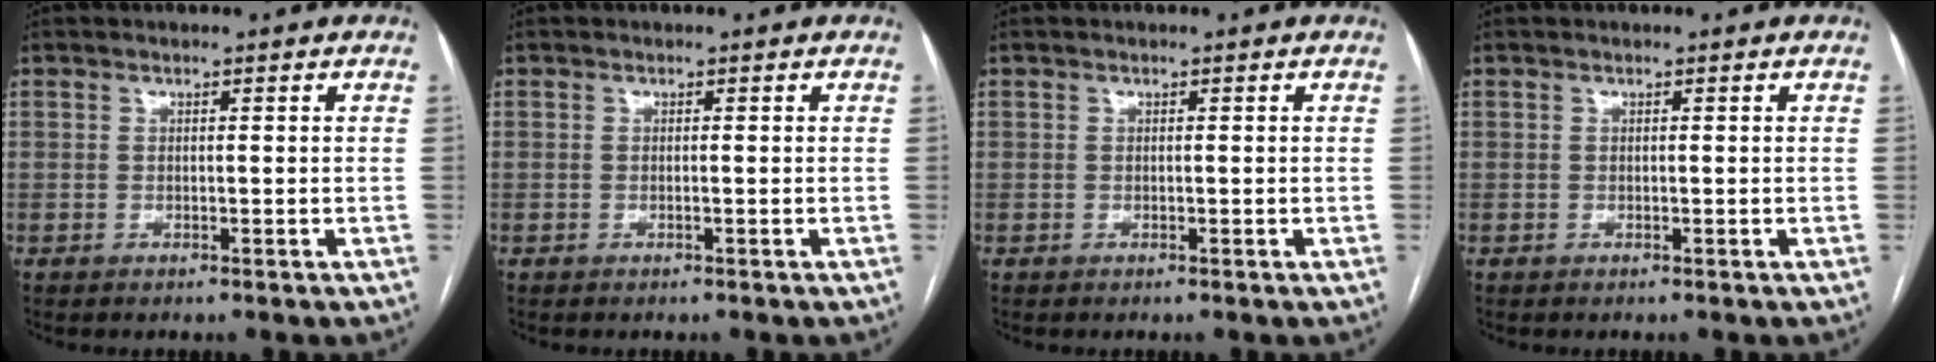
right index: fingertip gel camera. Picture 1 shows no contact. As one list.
[{"total": 0.0}, {"total": 0.0}, {"total": 0.0}]